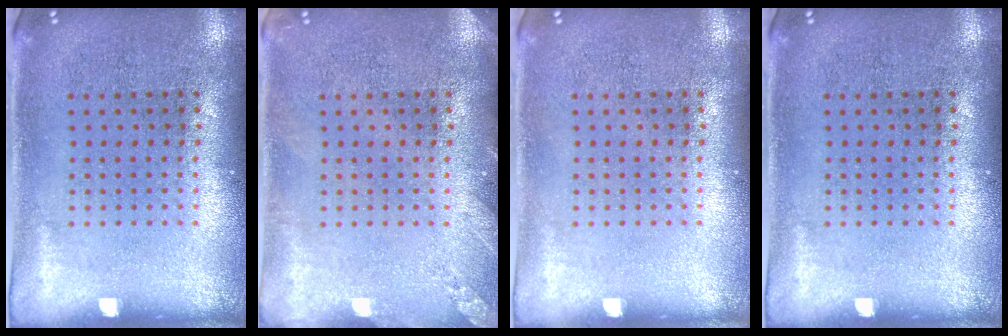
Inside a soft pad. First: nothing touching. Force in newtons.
{"total": 1.3, "press": 1.3, "slide": 0.2}
{"total": 0.0}
{"total": 0.0}